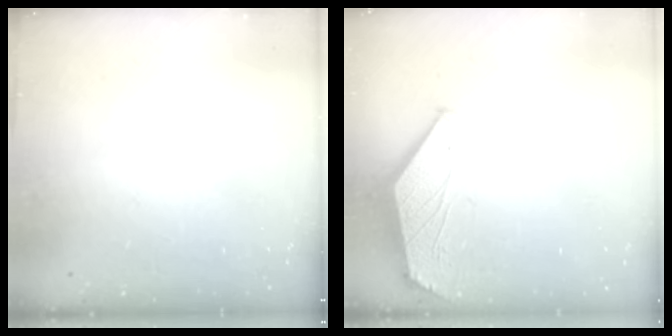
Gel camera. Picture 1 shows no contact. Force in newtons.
{"total": 1.7, "press": 1.6, "slide": 0.4}